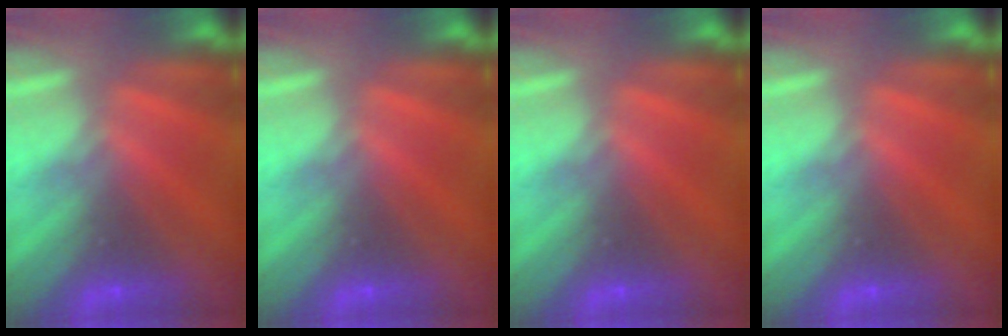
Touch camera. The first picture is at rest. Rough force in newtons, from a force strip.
{"total": 0.0}
{"total": 0.0}
{"total": 0.0}